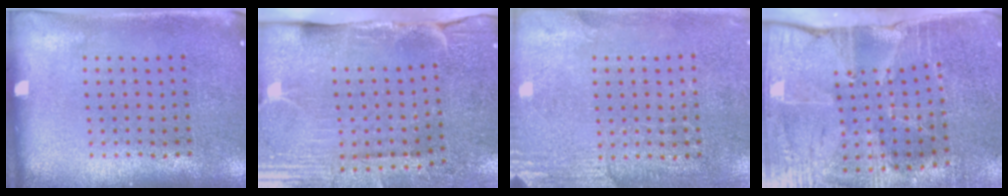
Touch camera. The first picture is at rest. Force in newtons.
{"total": 4.5, "press": 3.8, "slide": 2.4}
{"total": 2.6, "press": 2.4, "slide": 1.1}
{"total": 4.2, "press": 3.8, "slide": 1.9}